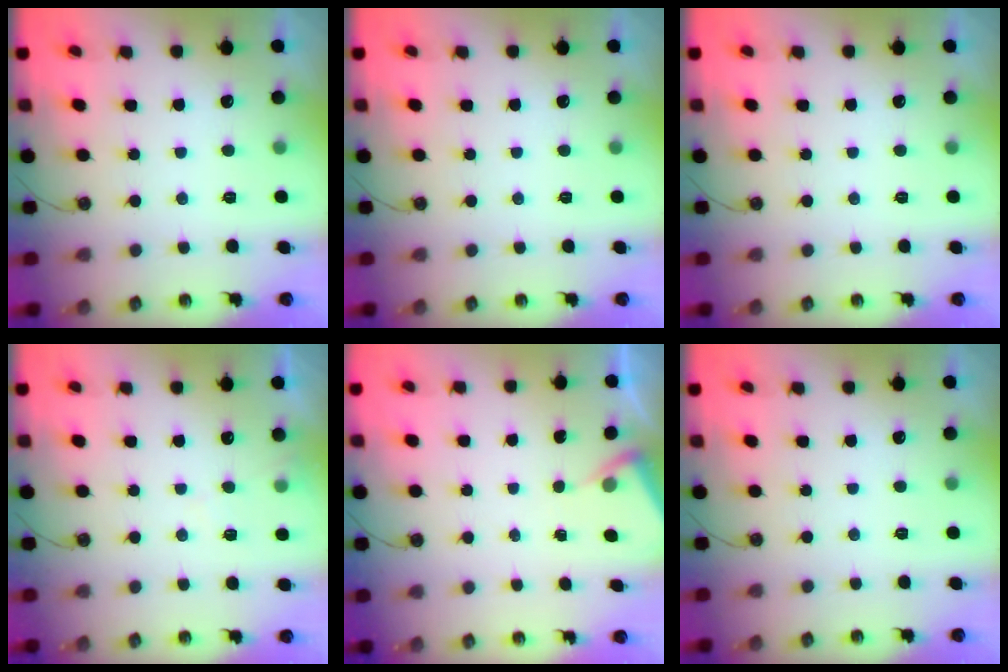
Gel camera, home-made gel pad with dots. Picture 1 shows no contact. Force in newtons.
{"total": 0.0}
{"total": 0.0}
{"total": 5.0, "press": 4.9, "slide": 0.7}
{"total": 3.0, "press": 3.0, "slide": 0.5}
{"total": 0.0}